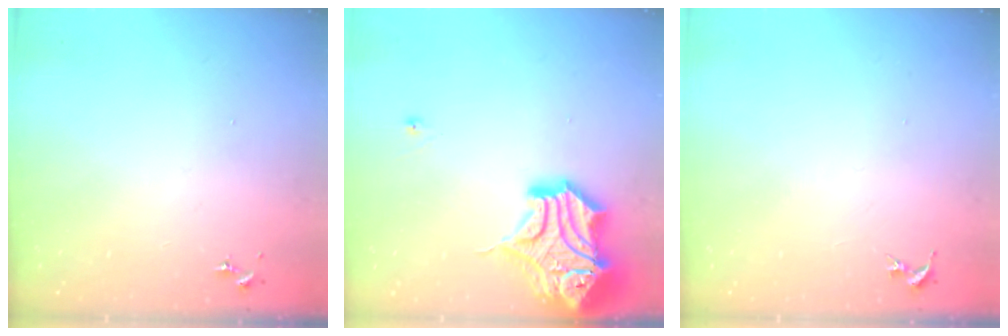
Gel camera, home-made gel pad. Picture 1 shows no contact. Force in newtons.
{"total": 19.9, "press": 19.7, "slide": 3.3}
{"total": 0.0}